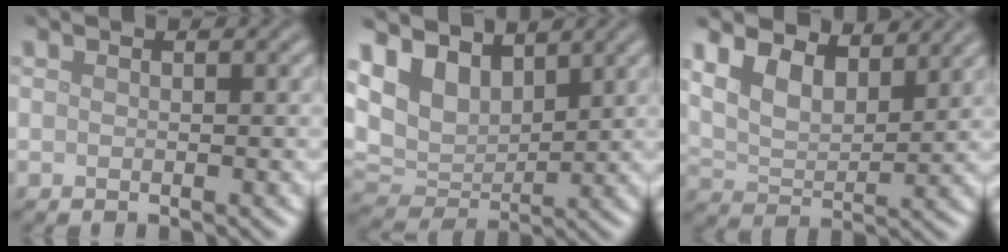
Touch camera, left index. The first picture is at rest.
{"total": 6.1, "force": [3.4, 4.0, 3.0], "torque": [-0.070, -0.003, 0.057]}
{"total": 6.0, "force": [3.8, 2.8, 3.6], "torque": [-0.080, 0.008, 0.054]}